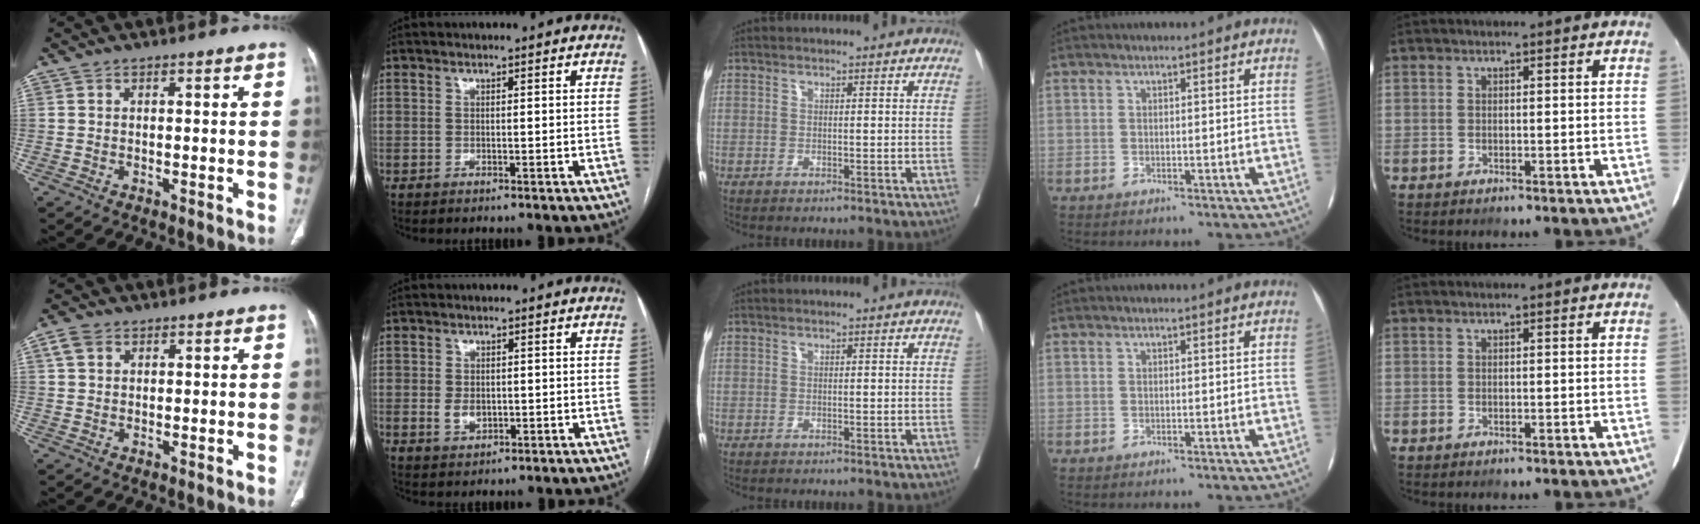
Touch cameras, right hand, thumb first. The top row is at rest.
{"thumb": {"total": 2.9, "force": [1.4, 2.1, 1.5], "torque": [-0.028, 0.006, 0.029]}, "index": {"total": 2.9, "force": [-0.3, 2.0, 2.1], "torque": [-0.038, -0.001, 0.002]}}